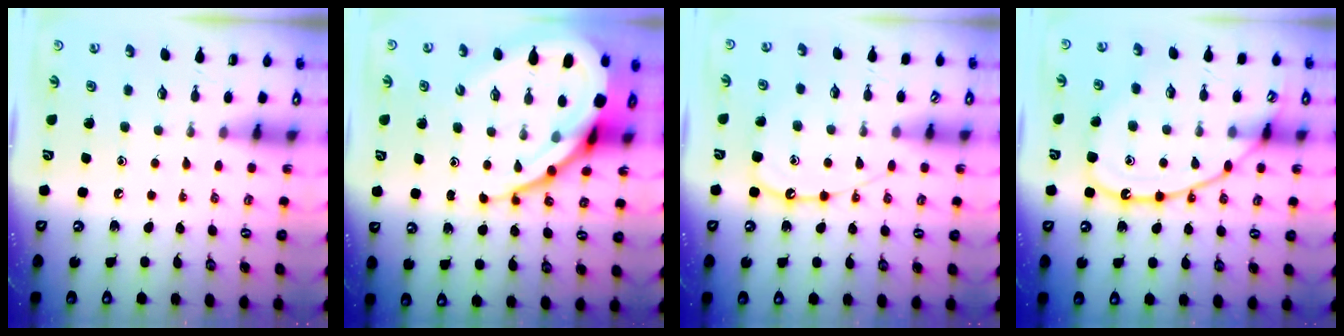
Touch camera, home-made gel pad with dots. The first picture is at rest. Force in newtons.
{"total": 19.1, "press": 18.9, "slide": 2.0}
{"total": 10.9, "press": 10.9, "slide": 1.0}
{"total": 14.3, "press": 14.3, "slide": 1.3}